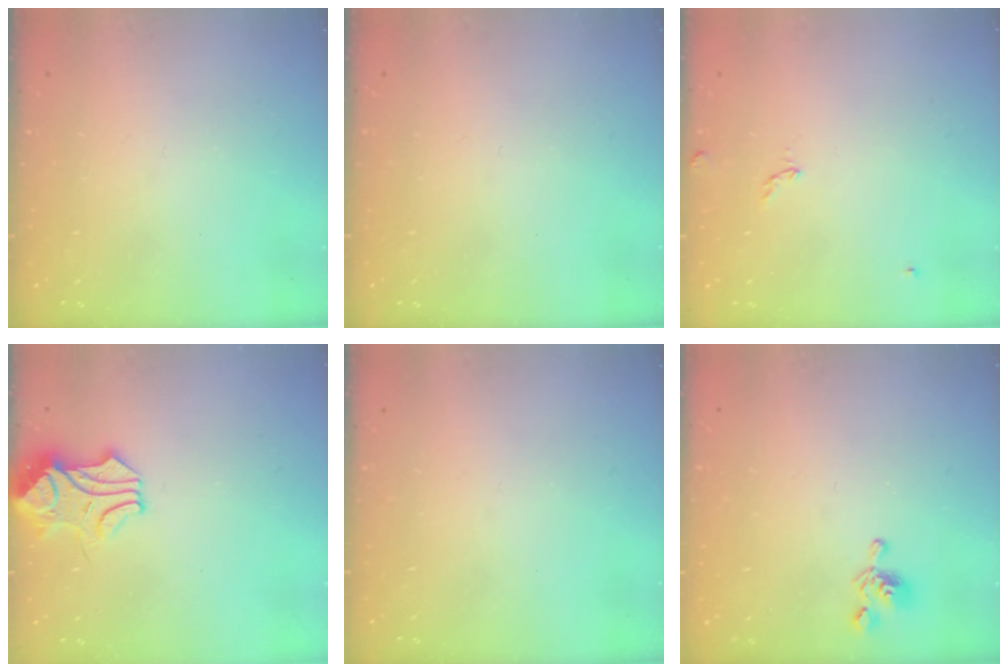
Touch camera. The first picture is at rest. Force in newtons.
{"total": 0.0}
{"total": 2.8, "press": 2.8, "slide": 0.3}
{"total": 1.4, "press": 1.3, "slide": 0.5}
{"total": 0.0}
{"total": 4.7, "press": 4.7, "slide": 0.1}